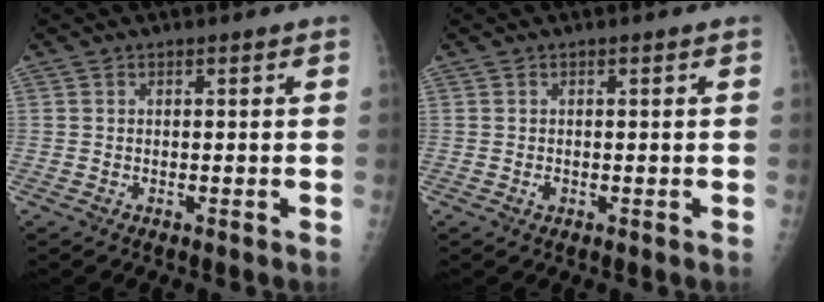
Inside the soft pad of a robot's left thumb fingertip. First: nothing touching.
{"total": 0.8, "force": [-0.2, 0.6, 0.5], "torque": [-0.006, 0.000, -0.003]}